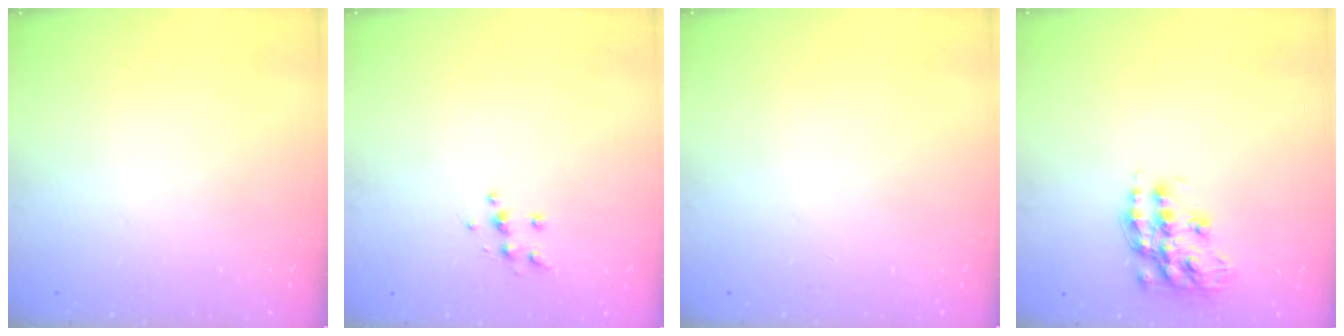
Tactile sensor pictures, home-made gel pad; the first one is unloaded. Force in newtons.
{"total": 6.7, "press": 6.7, "slide": 0.8}
{"total": 0.0}
{"total": 13.4, "press": 13.4, "slide": 0.9}